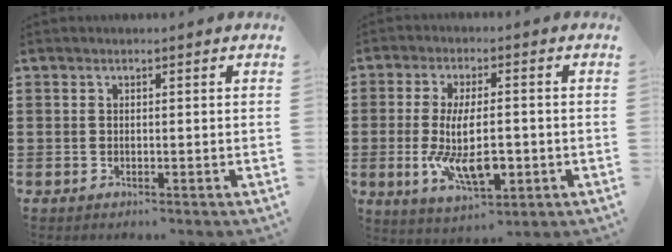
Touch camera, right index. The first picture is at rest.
{"total": 10.2, "force": [-1.7, 4.3, 9.1], "torque": [-0.187, -0.010, -0.032]}